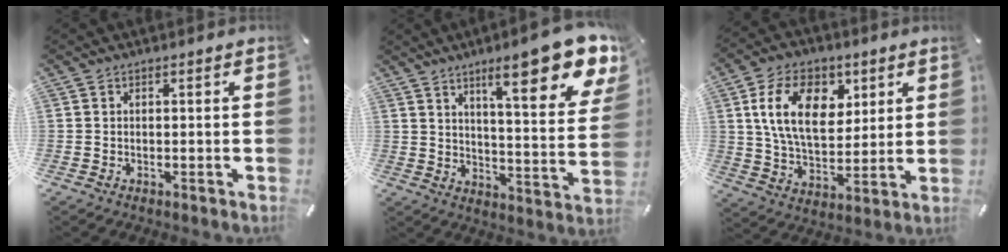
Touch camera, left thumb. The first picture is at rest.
{"total": 18.1, "force": [11.4, 4.8, 13.1], "torque": [-0.187, -0.075, 0.180]}
{"total": 15.6, "force": [5.6, 10.2, 10.4], "torque": [-0.183, -0.002, 0.097]}